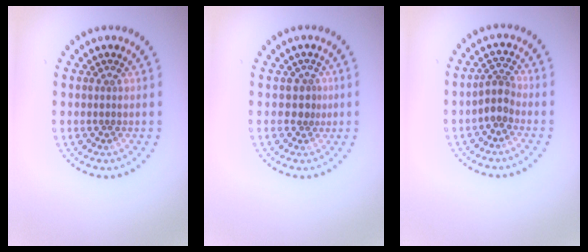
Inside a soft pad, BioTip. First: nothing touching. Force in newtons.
{"total": 1.4, "press": 0.9, "slide": 1.1}
{"total": 2.2, "press": 1.7, "slide": 1.3}